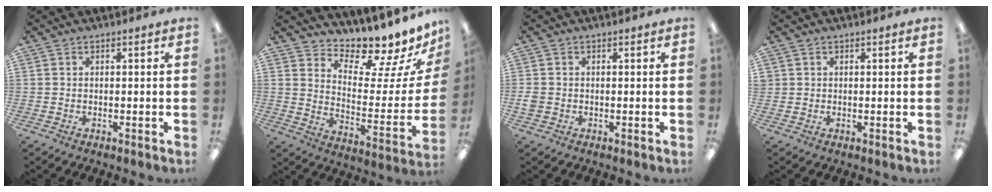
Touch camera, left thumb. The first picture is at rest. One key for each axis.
{"total": 10.4, "fx": 9.5, "fy": 2.9, "fz": 3.4, "tx": -0.044, "ty": -0.102, "tz": 0.157}
{"total": 2.0, "fx": -0.1, "fy": 1.9, "fz": 0.8, "tx": -0.014, "ty": 0.005, "tz": -0.003}
{"total": 1.1, "fx": 0.6, "fy": 1.0, "fz": -0.1, "tx": 0.002, "ty": 0.001, "tz": 0.012}